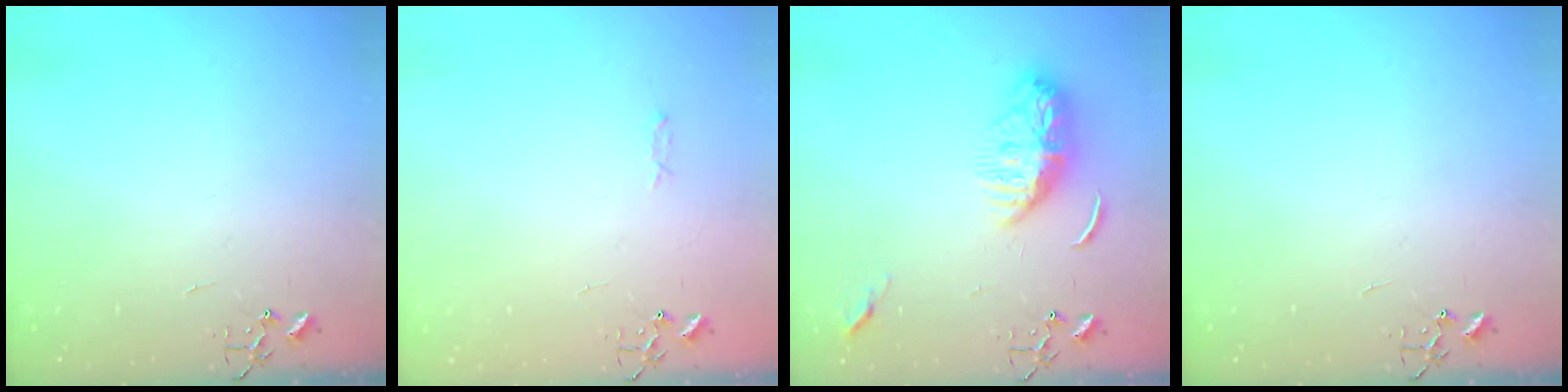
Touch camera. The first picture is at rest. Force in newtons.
{"total": 3.3, "press": 3.3, "slide": 0.5}
{"total": 12.5, "press": 12.5, "slide": 1.1}
{"total": 0.0}